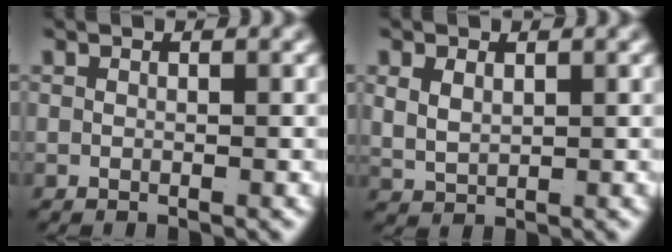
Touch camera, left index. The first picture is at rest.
{"total": 2.9, "force": [0.8, 2.3, 1.5], "torque": [-0.044, -0.010, 0.027]}